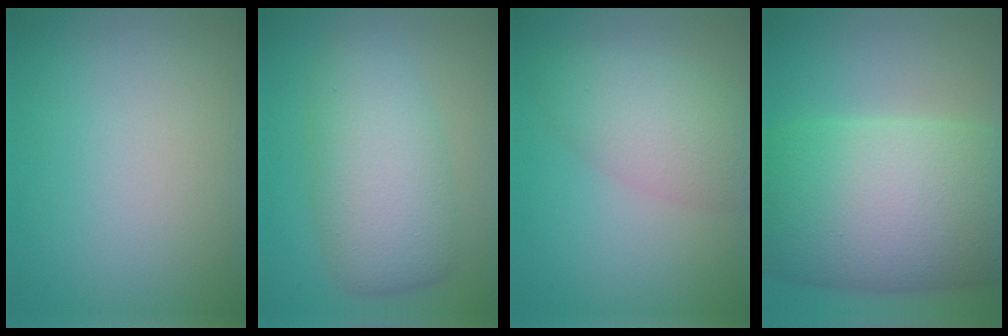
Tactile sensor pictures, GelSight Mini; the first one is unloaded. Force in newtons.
{"total": 6.7, "press": 6.7, "slide": 0.0}
{"total": 4.5, "press": 4.5, "slide": 0.2}
{"total": 15.4, "press": 15.4, "slide": 0.4}